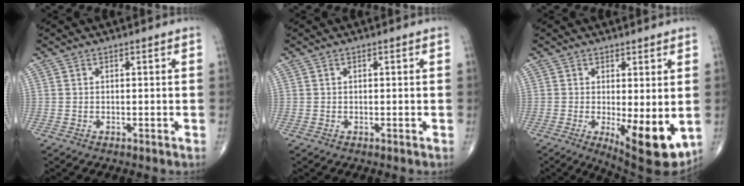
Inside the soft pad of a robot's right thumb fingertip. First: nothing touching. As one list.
[{"total": 0.0}, {"total": 10.6, "force": [-1.7, 3.7, 9.8], "torque": [-0.133, -0.027, -0.015]}]